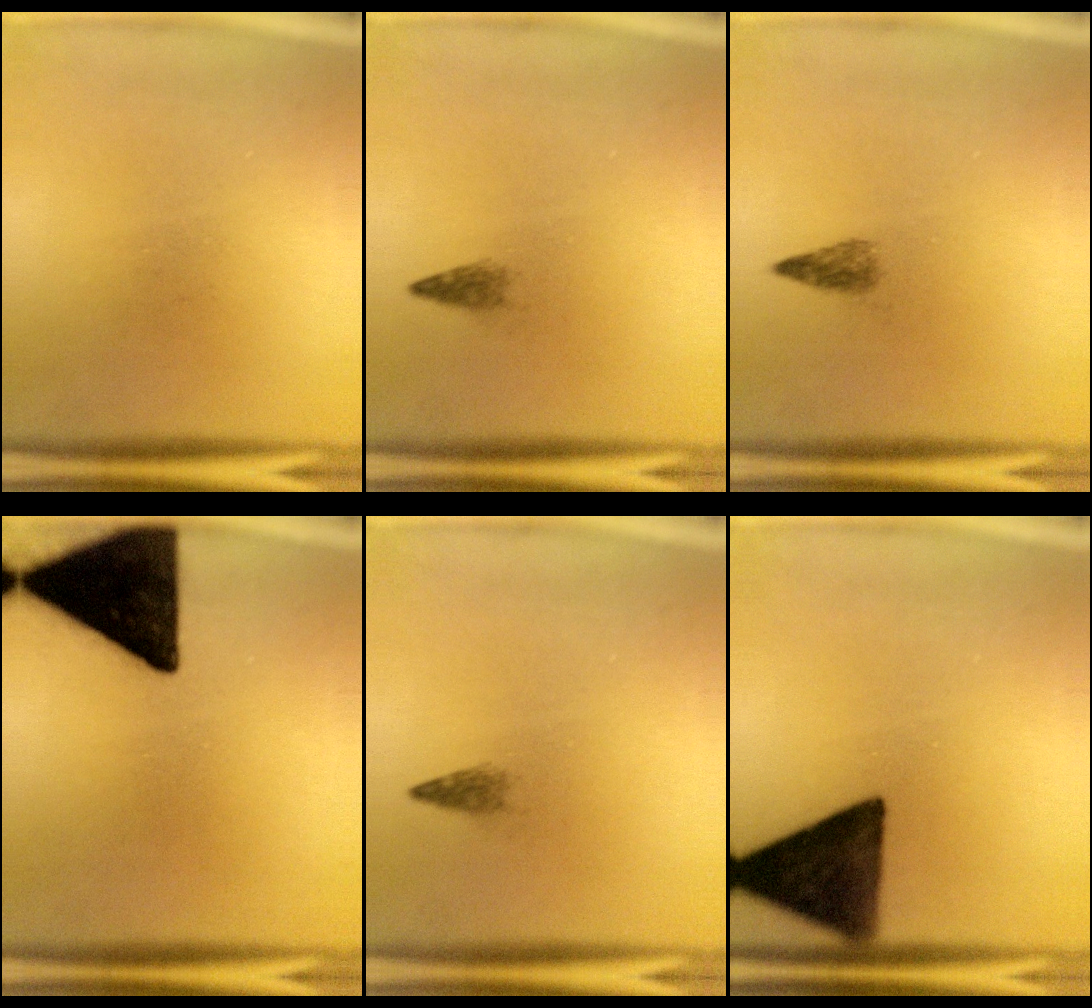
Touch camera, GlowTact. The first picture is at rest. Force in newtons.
{"total": 1.3}
{"total": 1.8}
{"total": 18.3}
{"total": 1.3}
{"total": 14.7}